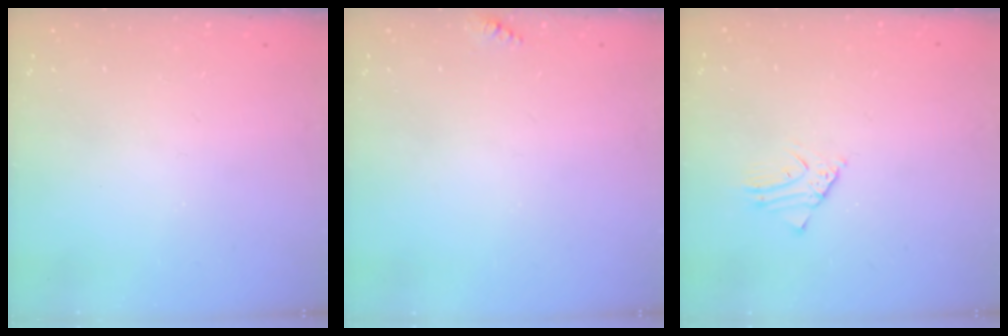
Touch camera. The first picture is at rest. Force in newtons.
{"total": 3.5, "press": 3.4, "slide": 0.4}
{"total": 2.6, "press": 2.6, "slide": 0.2}